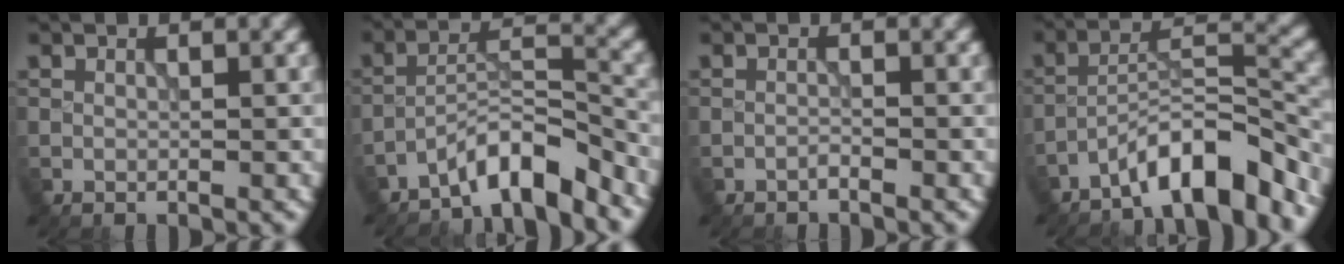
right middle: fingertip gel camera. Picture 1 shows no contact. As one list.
[{"total": 5.9, "force": [-4.8, 1.1, 3.2], "torque": [-0.046, 0.009, -0.089]}, {"total": 0.6, "force": [-0.5, 0.0, 0.2], "torque": [-0.002, 0.003, -0.013]}, {"total": 7.6, "force": [-5.7, 1.7, 4.7], "torque": [-0.072, 0.014, -0.099]}]